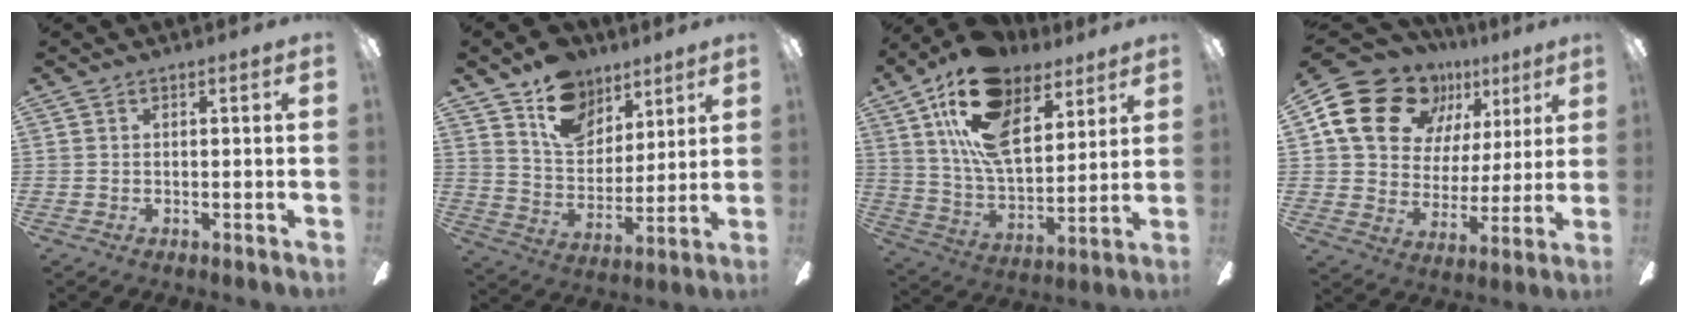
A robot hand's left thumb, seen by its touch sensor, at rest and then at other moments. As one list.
[{"total": 14.7, "force": [9.9, 9.2, 5.8], "torque": [-0.098, -0.049, 0.188]}, {"total": 21.1, "force": [11.8, 11.1, 13.5], "torque": [-0.255, -0.047, 0.211]}, {"total": 19.7, "force": [10.8, 14.1, 8.5], "torque": [-0.151, -0.042, 0.209]}]